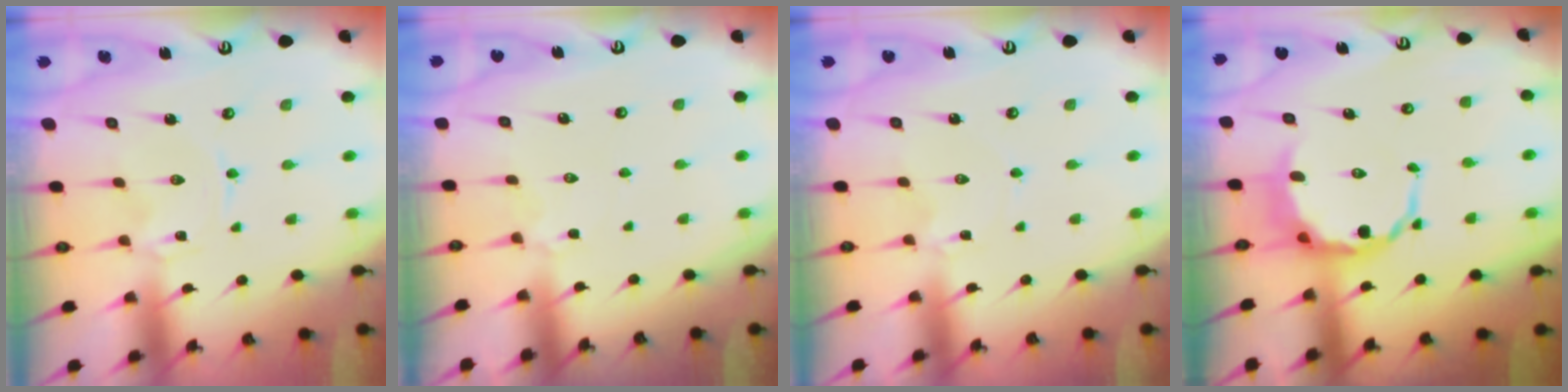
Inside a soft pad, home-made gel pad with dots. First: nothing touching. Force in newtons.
{"total": 2.8, "press": 2.7, "slide": 0.6}
{"total": 1.8, "press": 1.8, "slide": 0.2}
{"total": 9.2, "press": 8.9, "slide": 2.5}